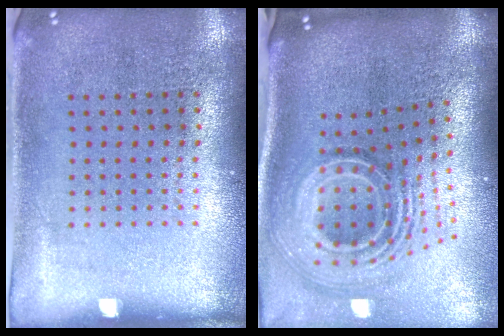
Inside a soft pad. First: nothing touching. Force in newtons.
{"total": 2.9, "press": 1.8, "slide": 2.2}